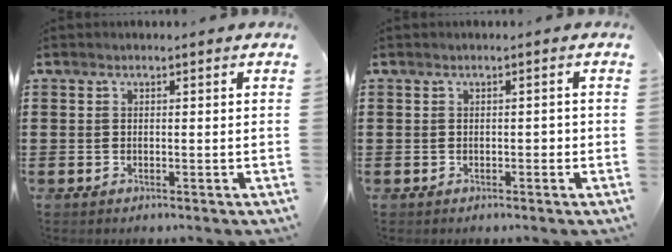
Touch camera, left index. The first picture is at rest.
{"total": 0.9, "force": [-0.4, 0.5, 0.7], "torque": [-0.016, 0.003, -0.010]}